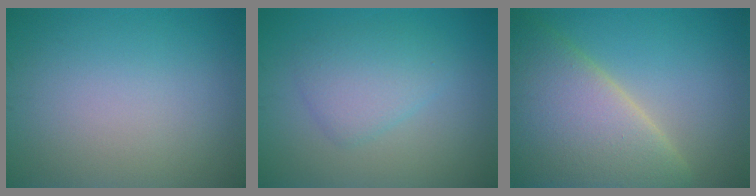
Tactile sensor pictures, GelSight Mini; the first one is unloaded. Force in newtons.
{"total": 3.1, "press": 3.1, "slide": 0.2}
{"total": 10.8, "press": 10.8, "slide": 0.8}